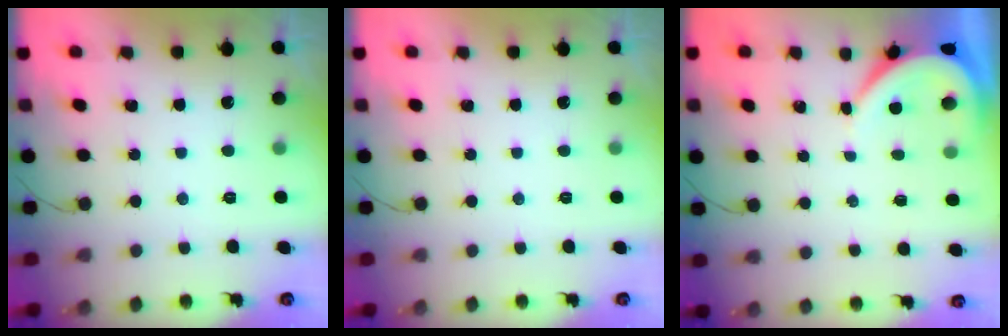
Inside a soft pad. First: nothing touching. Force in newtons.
{"total": 0.0}
{"total": 3.7, "press": 3.7, "slide": 0.4}